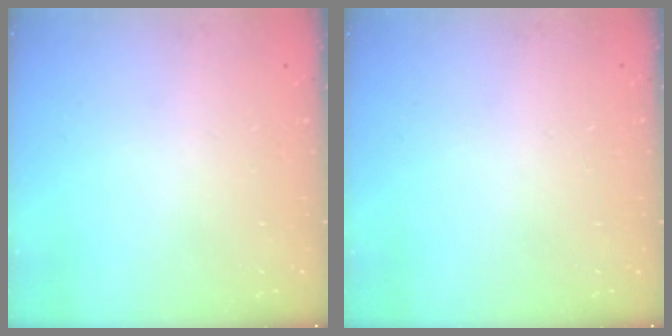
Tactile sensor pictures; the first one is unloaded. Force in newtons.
{"total": 0.0}